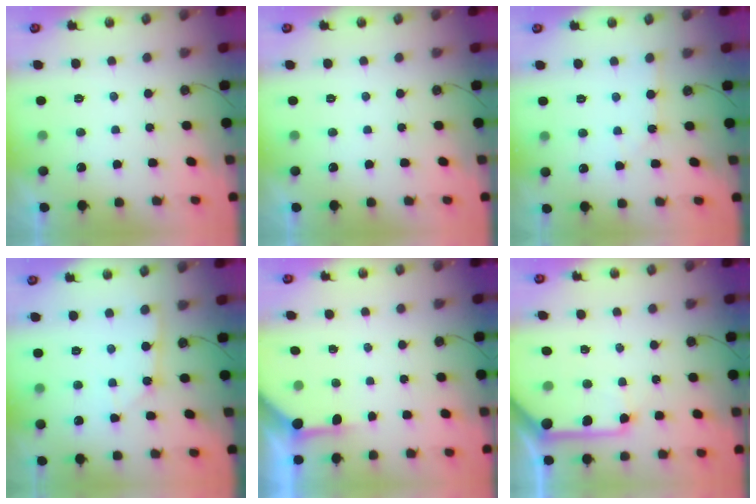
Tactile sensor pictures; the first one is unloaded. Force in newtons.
{"total": 0.0}
{"total": 1.3, "press": 1.2, "slide": 0.2}
{"total": 2.3, "press": 2.3, "slide": 0.2}
{"total": 3.9, "press": 3.8, "slide": 0.5}
{"total": 11.3, "press": 11.3, "slide": 0.8}